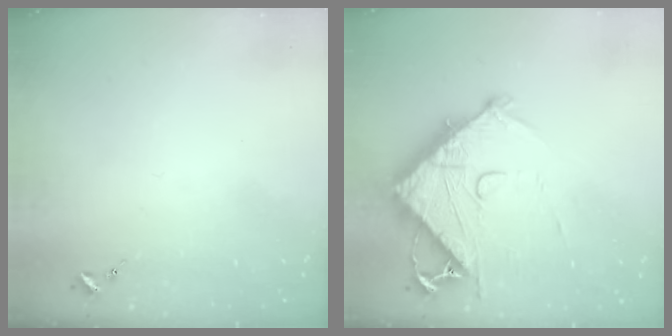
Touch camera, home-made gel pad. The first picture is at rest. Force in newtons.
{"total": 13.1, "press": 13.0, "slide": 1.0}